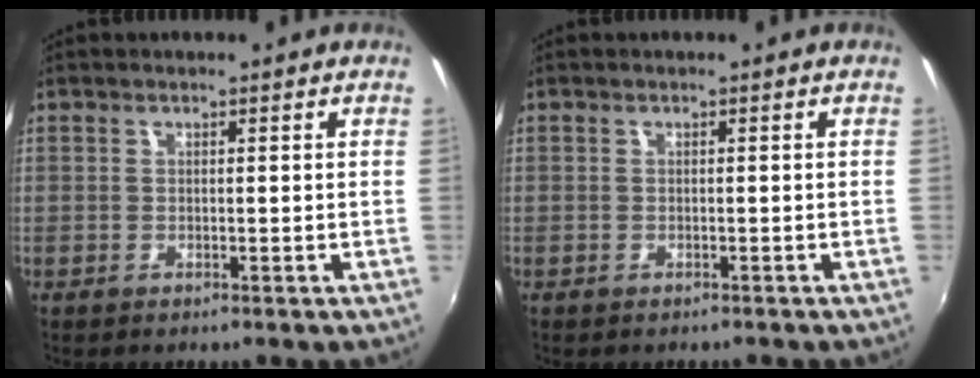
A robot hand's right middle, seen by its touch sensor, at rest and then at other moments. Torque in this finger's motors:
{"motor_torque": [0.99, -1.15, 0.06, 0.02]}